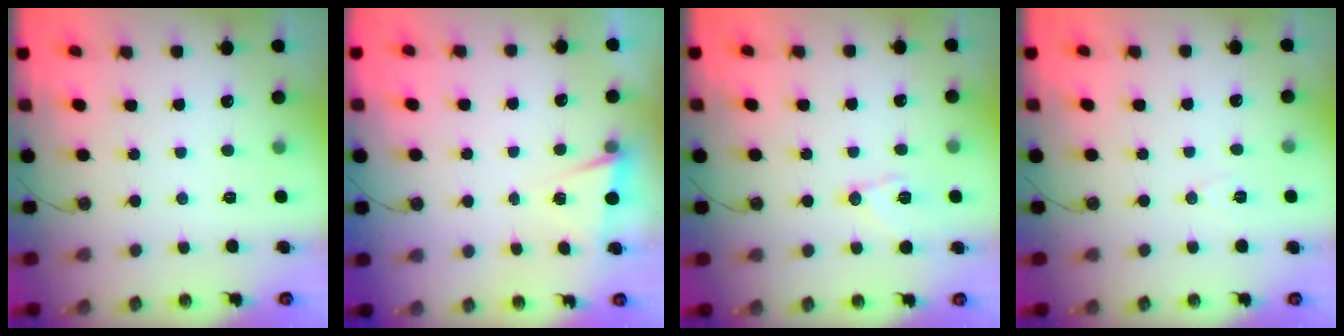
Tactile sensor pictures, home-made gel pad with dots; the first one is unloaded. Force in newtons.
{"total": 2.7, "press": 1.5, "slide": 2.2}
{"total": 8.7, "press": 8.6, "slide": 1.0}
{"total": 6.0, "press": 4.0, "slide": 4.5}